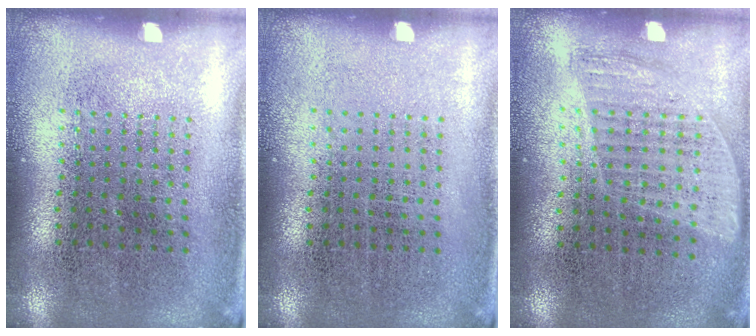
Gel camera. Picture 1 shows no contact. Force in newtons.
{"total": 0.0}
{"total": 0.9, "press": 0.8, "slide": 0.4}